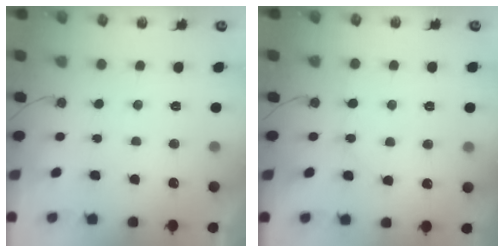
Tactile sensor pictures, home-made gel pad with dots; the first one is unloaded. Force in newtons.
{"total": 2.6, "press": 2.6, "slide": 0.4}